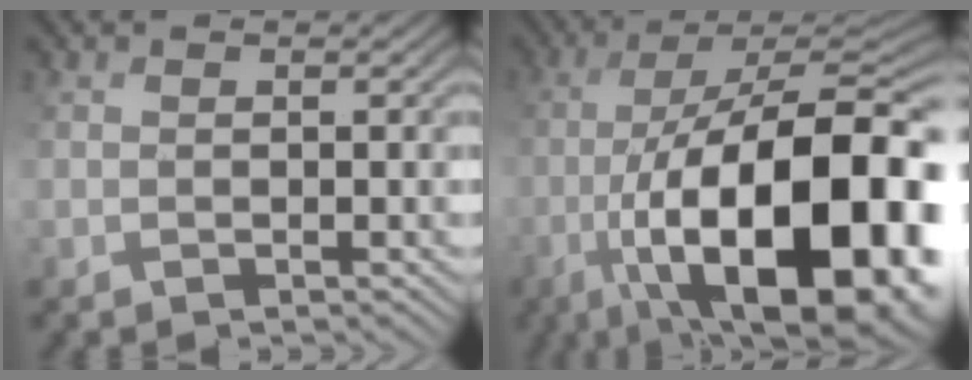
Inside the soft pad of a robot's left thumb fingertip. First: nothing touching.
{"total": 22.0, "force": [-7.0, 8.5, 19.1], "torque": [-0.287, -0.017, -0.103]}